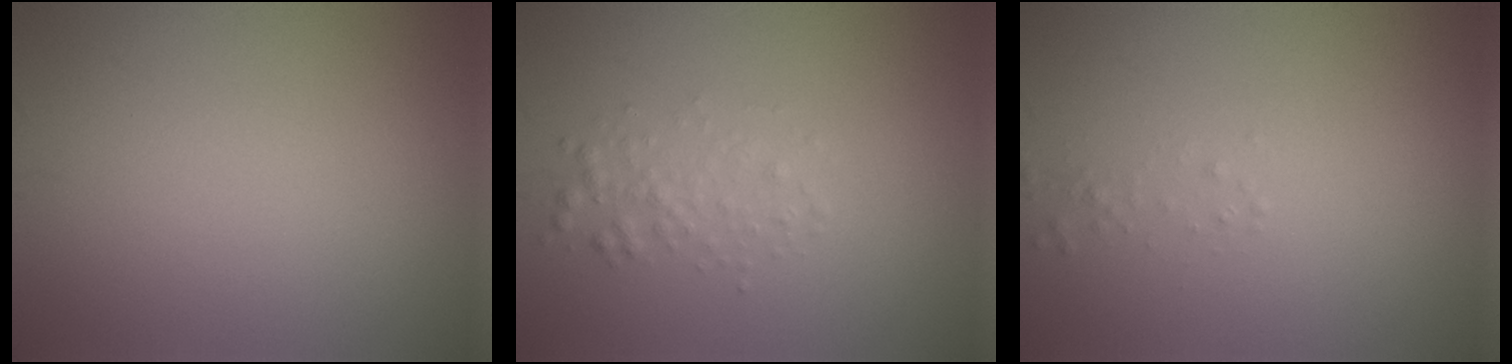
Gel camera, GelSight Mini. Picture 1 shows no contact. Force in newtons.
{"total": 1.7, "press": 1.7, "slide": 0.0}
{"total": 0.7, "press": 0.6, "slide": 0.1}